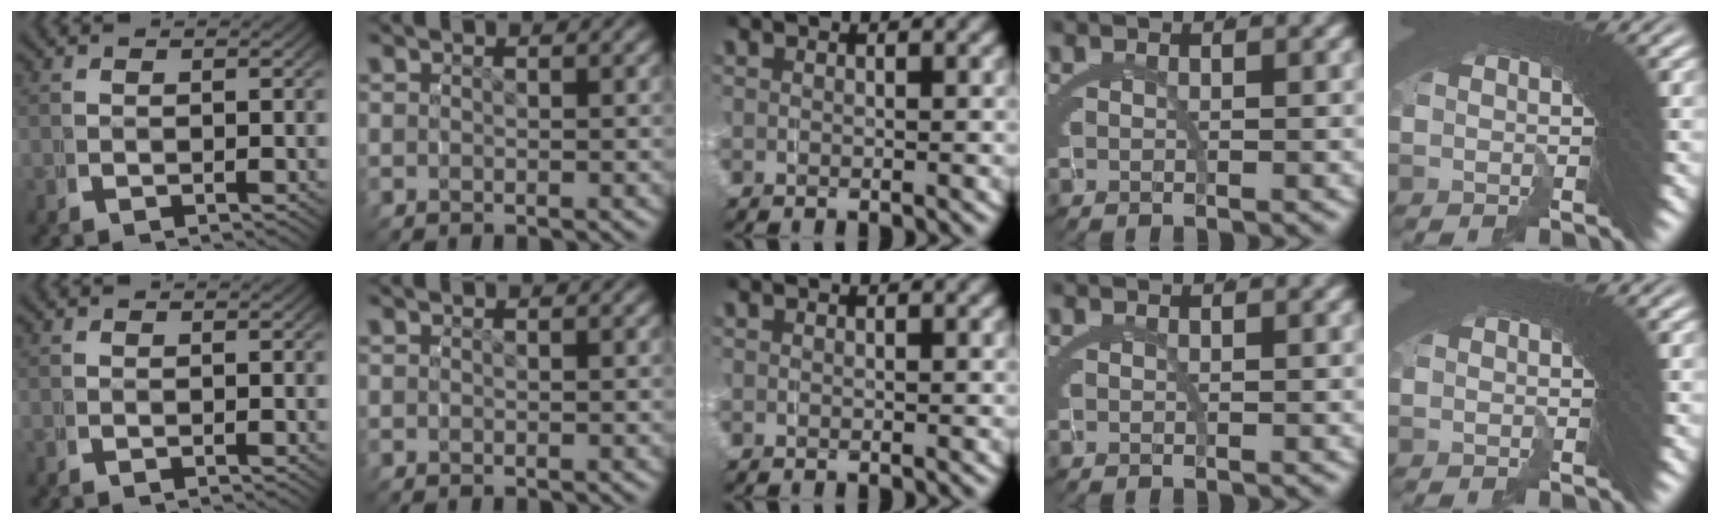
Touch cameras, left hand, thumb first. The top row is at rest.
{}